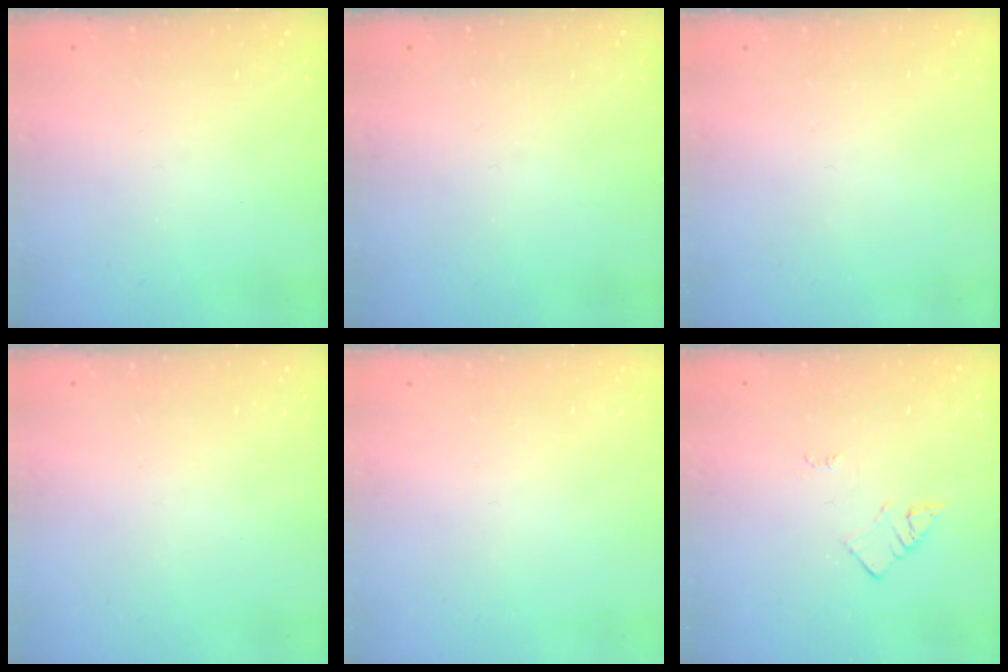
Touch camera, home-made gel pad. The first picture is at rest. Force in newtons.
{"total": 0.0}
{"total": 1.5, "press": 1.5, "slide": 0.1}
{"total": 3.5, "press": 3.4, "slide": 0.4}
{"total": 1.5, "press": 1.5, "slide": 0.1}
{"total": 2.1, "press": 2.1, "slide": 0.3}